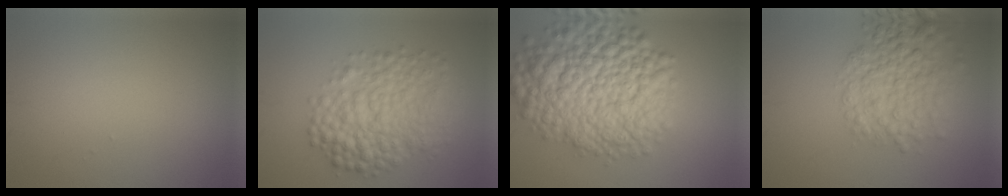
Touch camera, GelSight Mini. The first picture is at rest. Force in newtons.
{"total": 7.3, "press": 7.3, "slide": 0.1}
{"total": 12.4, "press": 12.4, "slide": 0.5}
{"total": 6.3, "press": 6.2, "slide": 0.2}